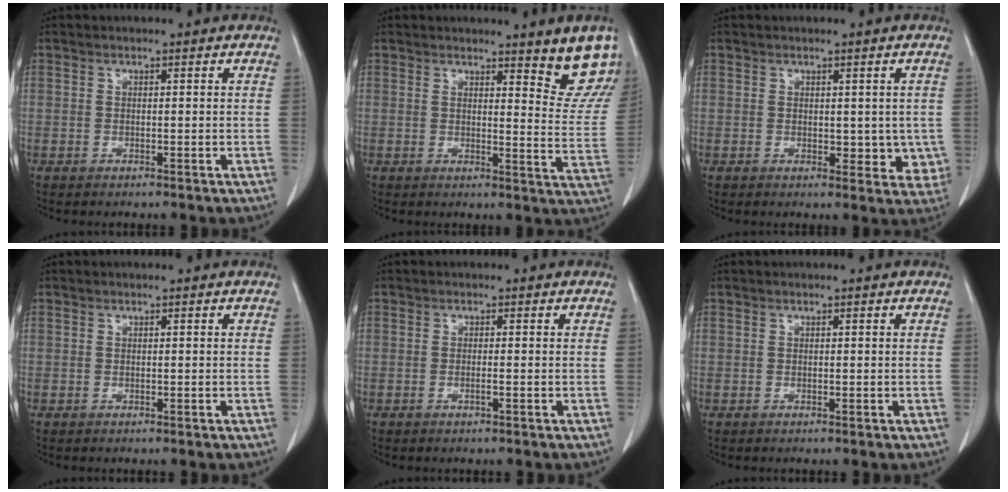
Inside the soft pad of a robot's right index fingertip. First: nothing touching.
{"total": 8.1, "force": [6.3, 1.1, 5.0], "torque": [-0.042, -0.035, 0.058]}
{"total": 4.5, "force": [0.0, 2.9, 3.4], "torque": [-0.015, -0.003, 0.007]}
{"total": 0.0}
{"total": 0.7, "force": [-0.2, -0.1, 0.7], "torque": [-0.012, 0.002, -0.002]}
{"total": 0.0}